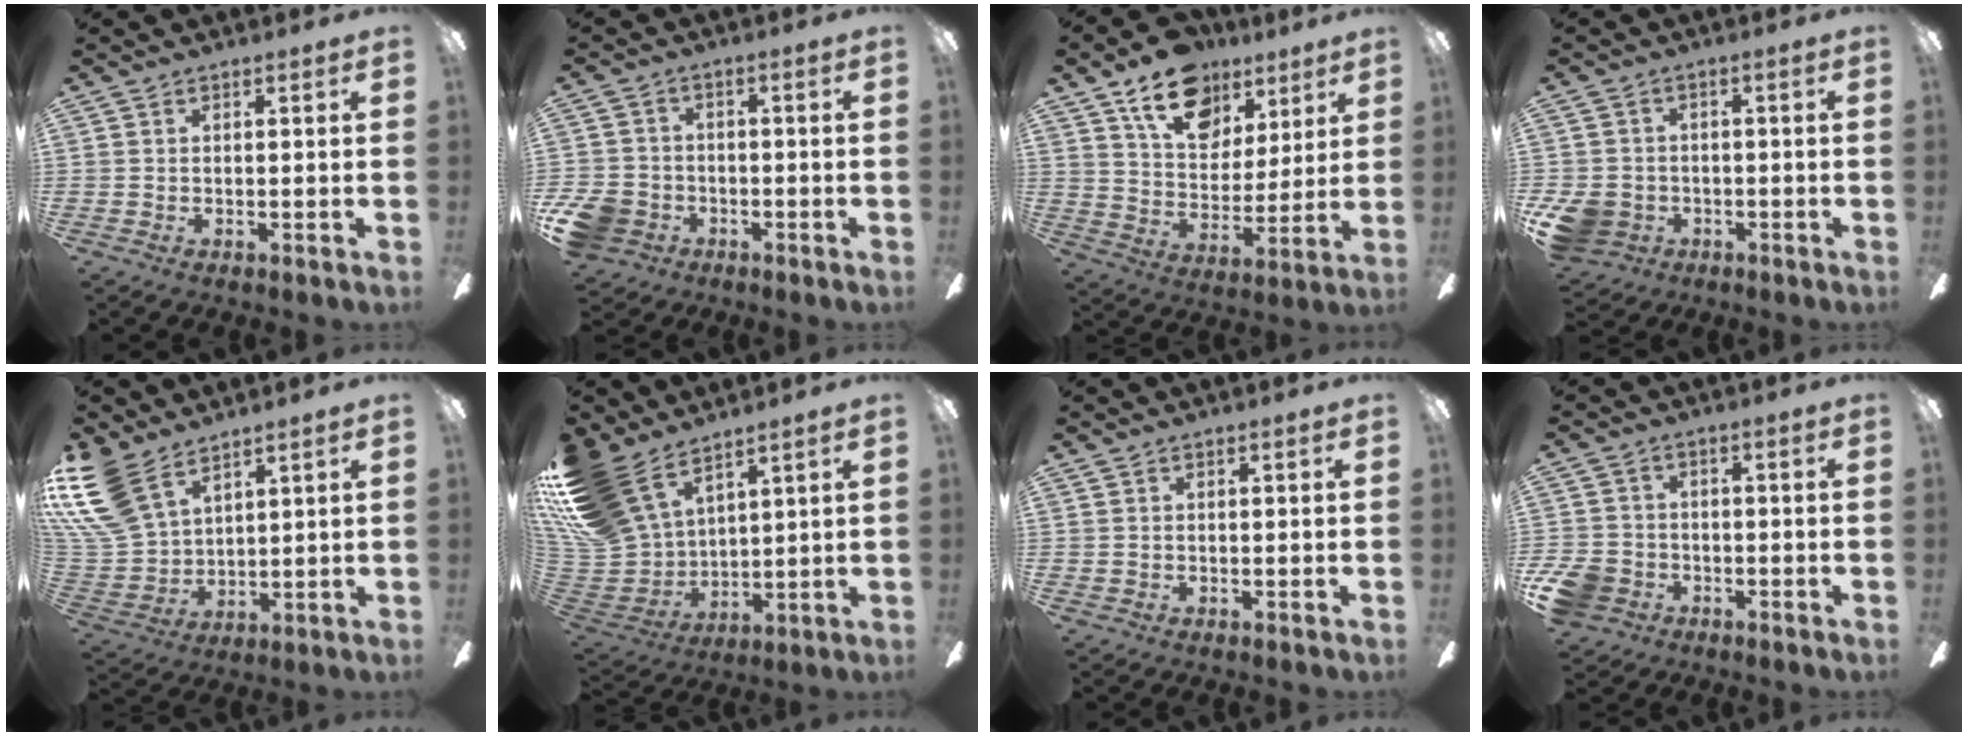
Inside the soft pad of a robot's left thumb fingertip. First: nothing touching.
{"total": 8.1, "force": [-3.8, 6.2, 3.3], "torque": [-0.087, 0.030, -0.072]}
{"total": 16.4, "force": [10.8, 10.2, 7.0], "torque": [-0.105, -0.057, 0.197]}
{"total": 7.9, "force": [-3.3, 6.4, 3.3], "torque": [-0.081, 0.022, -0.061]}
{"total": 16.9, "force": [10.7, 9.3, 9.3], "torque": [-0.240, -0.042, 0.202]}
{"total": 20.8, "force": [13.4, 11.7, 10.8], "torque": [-0.251, -0.072, 0.253]}
{"total": 0.6, "force": [0.0, 0.6, 0.1], "torque": [0.000, 0.006, -0.002]}
{"total": 7.5, "force": [-3.6, 5.8, 3.1], "torque": [-0.084, 0.026, -0.069]}